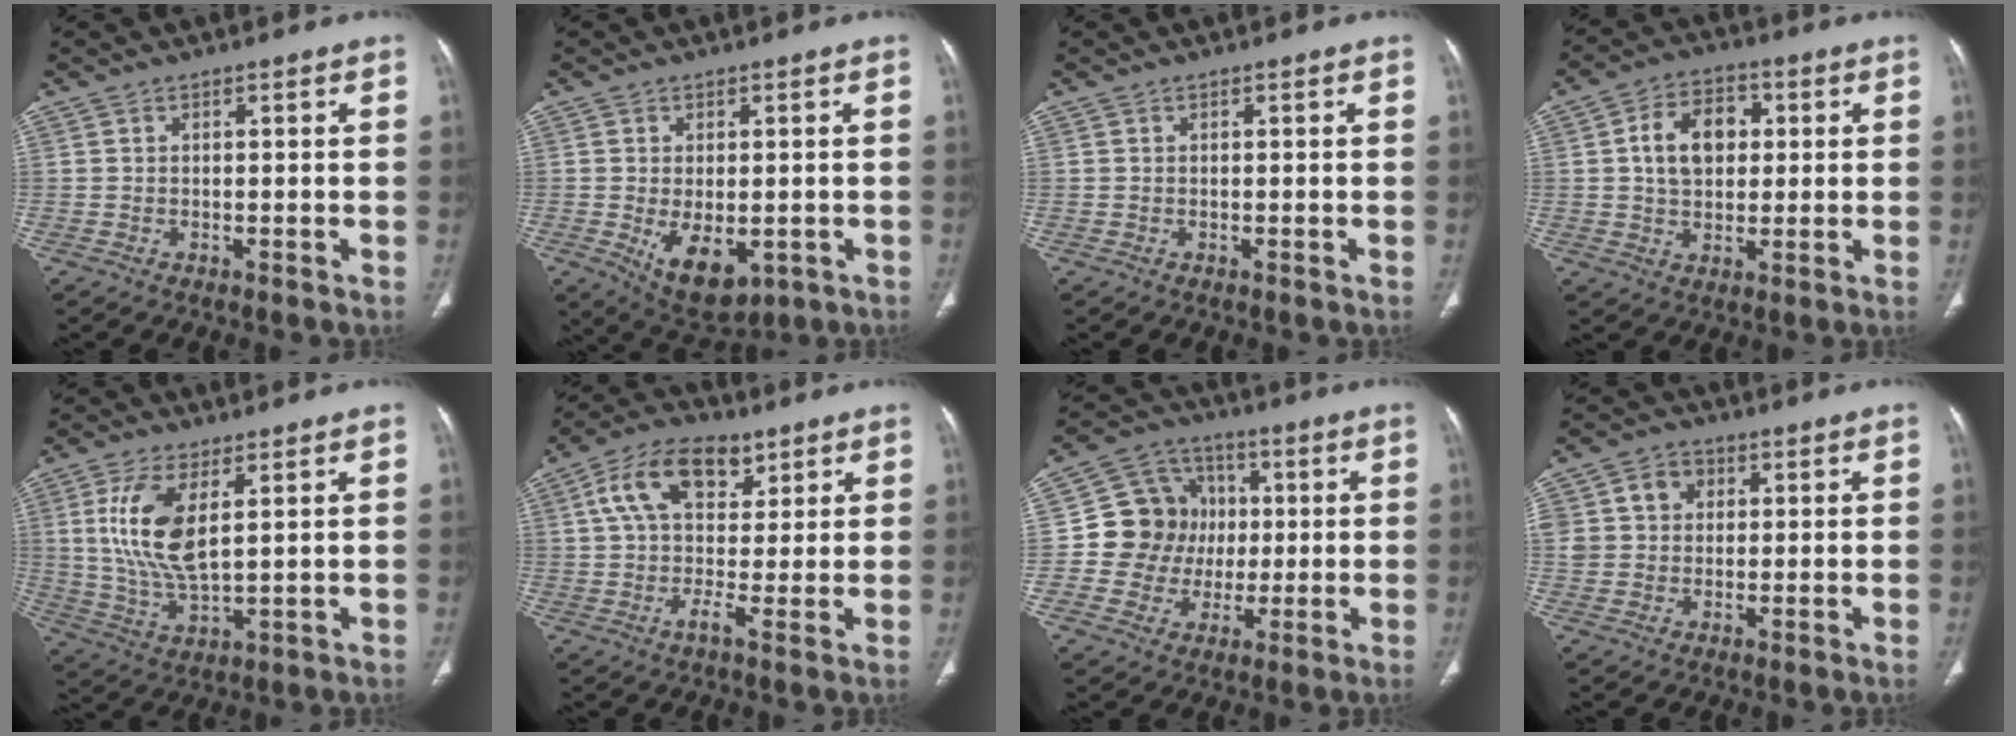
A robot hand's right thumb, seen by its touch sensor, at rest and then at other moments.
{"total": 8.9, "force": [-2.2, 5.1, 7.0], "torque": [-0.096, -0.013, -0.017]}
{"total": 0.0}
{"total": 10.1, "force": [1.8, 7.2, 6.9], "torque": [-0.093, 0.010, 0.027]}
{"total": 12.0, "force": [3.4, 5.1, 10.3], "torque": [-0.216, -0.020, 0.074]}
{"total": 12.3, "force": [4.8, 6.8, 9.0], "torque": [-0.135, 0.005, 0.077]}
{"total": 13.1, "force": [0.5, 12.1, 5.2], "torque": [-0.044, 0.020, 0.011]}
{"total": 8.2, "force": [2.2, 6.9, 3.7], "torque": [-0.051, 0.008, 0.040]}